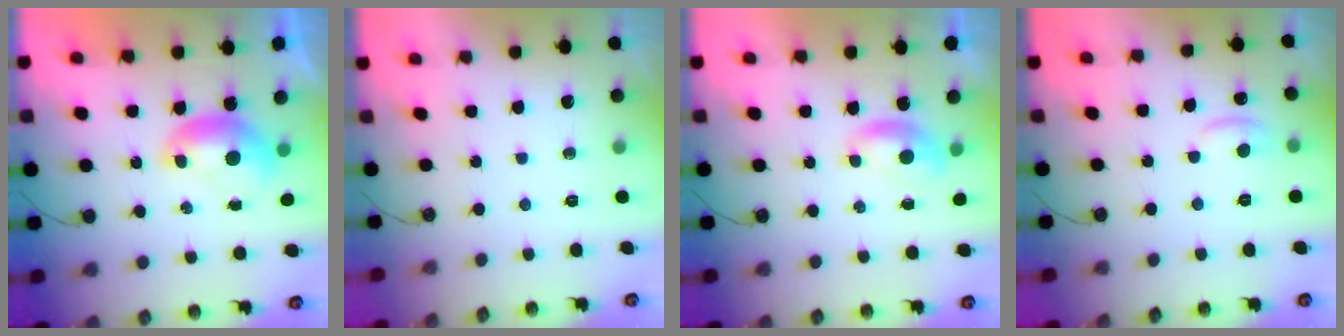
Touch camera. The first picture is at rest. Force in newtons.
{"total": 0.0}
{"total": 0.5, "press": 0.4, "slide": 0.4}
{"total": 1.5, "press": 1.2, "slide": 0.9}